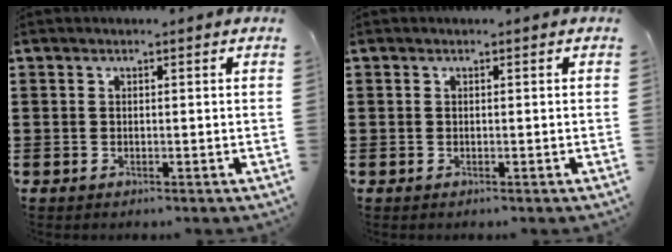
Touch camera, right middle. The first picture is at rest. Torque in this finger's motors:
{"motor_torque": [-0.22, 0.17, -0.01, -0.01]}